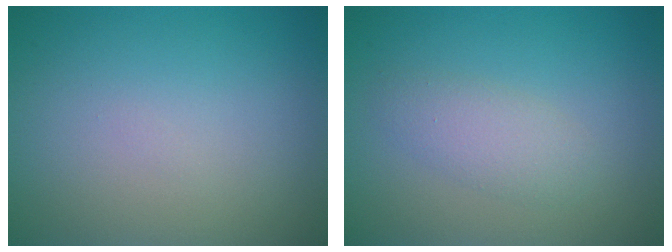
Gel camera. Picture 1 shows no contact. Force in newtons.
{"total": 2.3, "press": 2.3, "slide": 0.1}